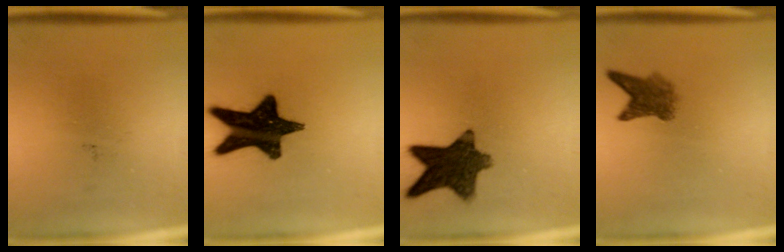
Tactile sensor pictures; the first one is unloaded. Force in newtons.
{"total": 17.4}
{"total": 11.5}
{"total": 4.1}